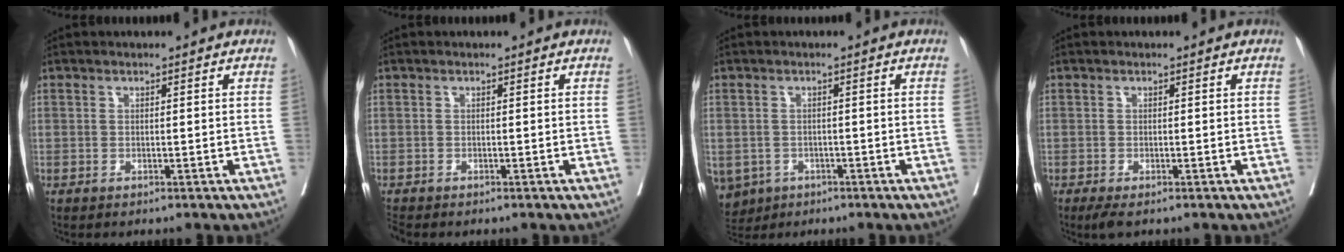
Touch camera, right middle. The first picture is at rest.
{"total": 0.9, "force": [-0.9, 0.0, 0.0], "torque": [-0.004, -0.006, -0.018]}
{"total": 7.9, "force": [-3.8, 6.5, 2.5], "torque": [-0.072, -0.002, -0.053]}
{"total": 2.0, "force": [-1.4, 0.5, 1.4], "torque": [-0.023, -0.007, -0.022]}